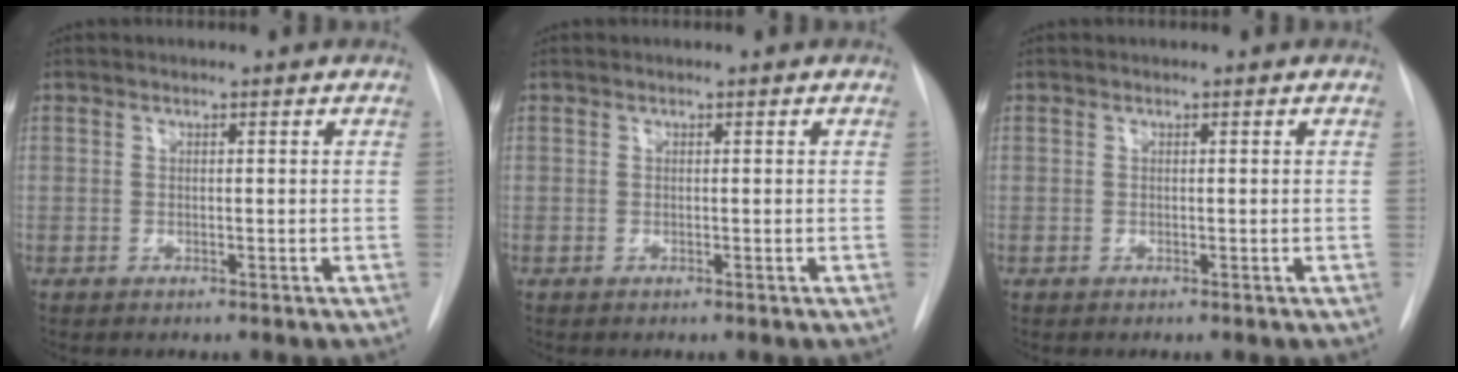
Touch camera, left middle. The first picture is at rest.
{"total": 0.0}
{"total": 0.0}